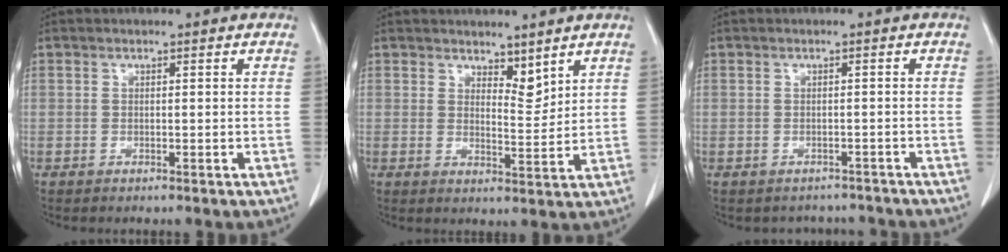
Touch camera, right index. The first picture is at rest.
{"total": 3.9, "force": [3.2, 1.5, 1.6], "torque": [-0.023, -0.009, 0.059]}
{"total": 3.6, "force": [-3.1, 1.9, -0.5], "torque": [0.006, 0.014, -0.039]}